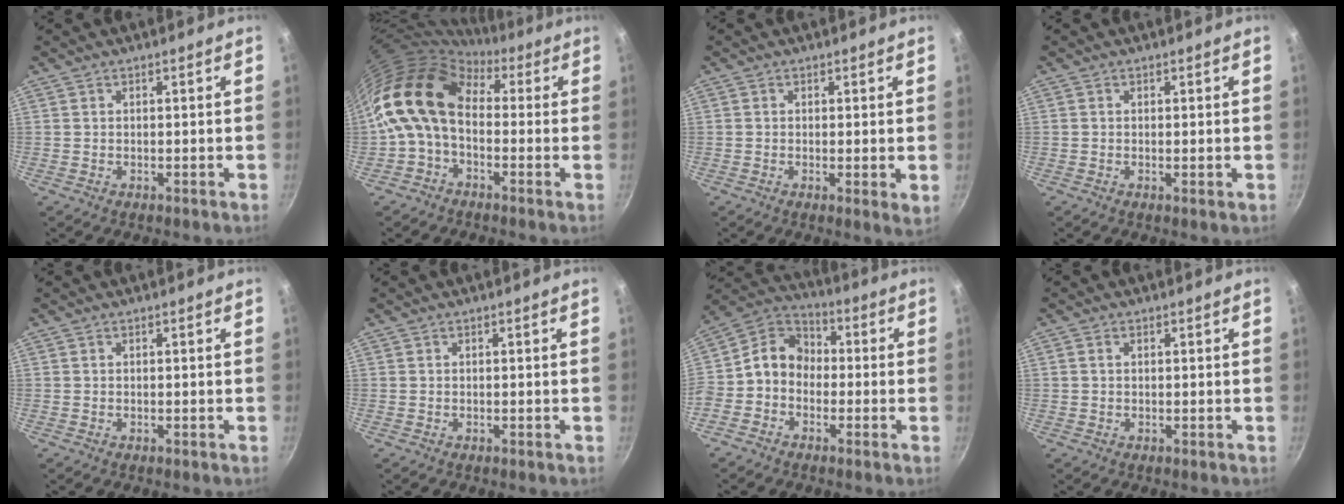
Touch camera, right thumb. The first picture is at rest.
{"total": 13.5, "force": [0.1, 9.4, 9.8], "torque": [-0.162, 0.030, -0.021]}
{"total": 2.7, "force": [0.2, 0.5, 2.6], "torque": [-0.038, -0.013, -0.002]}
{"total": 0.7, "force": [0.0, 0.0, 0.7], "torque": [-0.013, -0.003, -0.003]}
{"total": 0.0}
{"total": 0.0}
{"total": 14.5, "force": [-0.6, 12.1, 8.0], "torque": [-0.122, 0.054, -0.037]}
{"total": 0.9, "force": [0.3, 0.6, 0.6], "torque": [-0.011, 0.004, 0.003]}